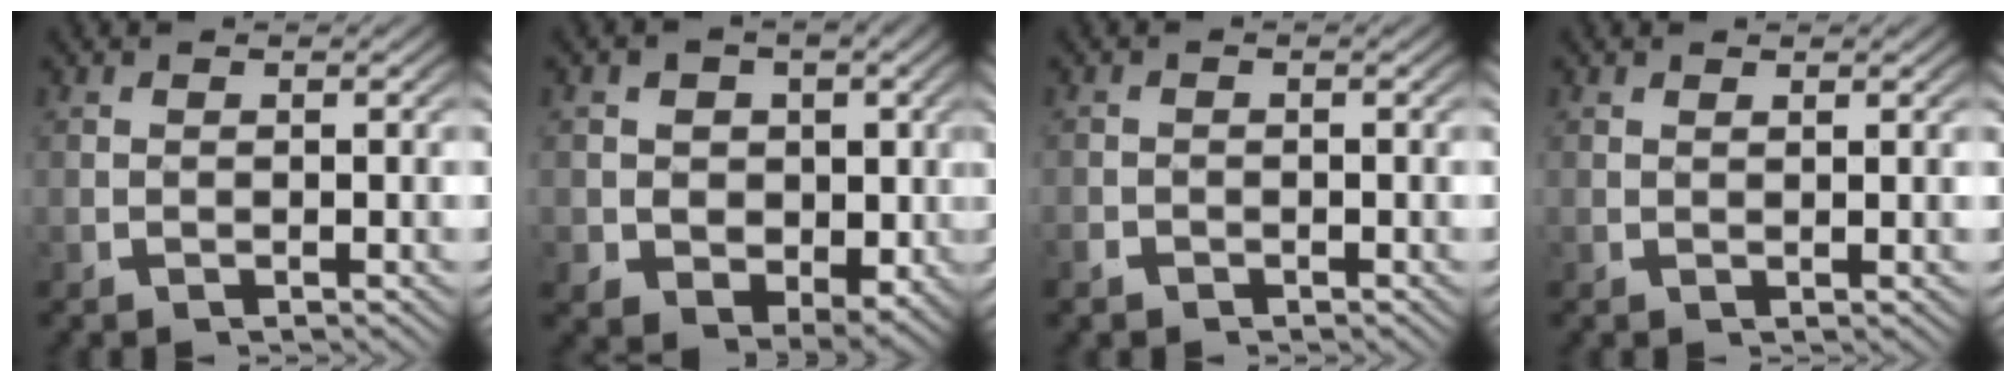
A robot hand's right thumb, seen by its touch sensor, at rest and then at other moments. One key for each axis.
{"total": 9.2, "fx": 0.2, "fy": 7.6, "fz": 5.1, "tx": -0.103, "ty": -0.050, "tz": 0.017}
{"total": 1.0, "fx": -0.8, "fy": 0.5, "fz": 0.1, "tx": -0.003, "ty": -0.005, "tz": -0.017}
{"total": 0.7, "fx": 0.7, "fy": -0.1, "fz": 0.1, "tx": -0.003, "ty": -0.004, "tz": 0.016}